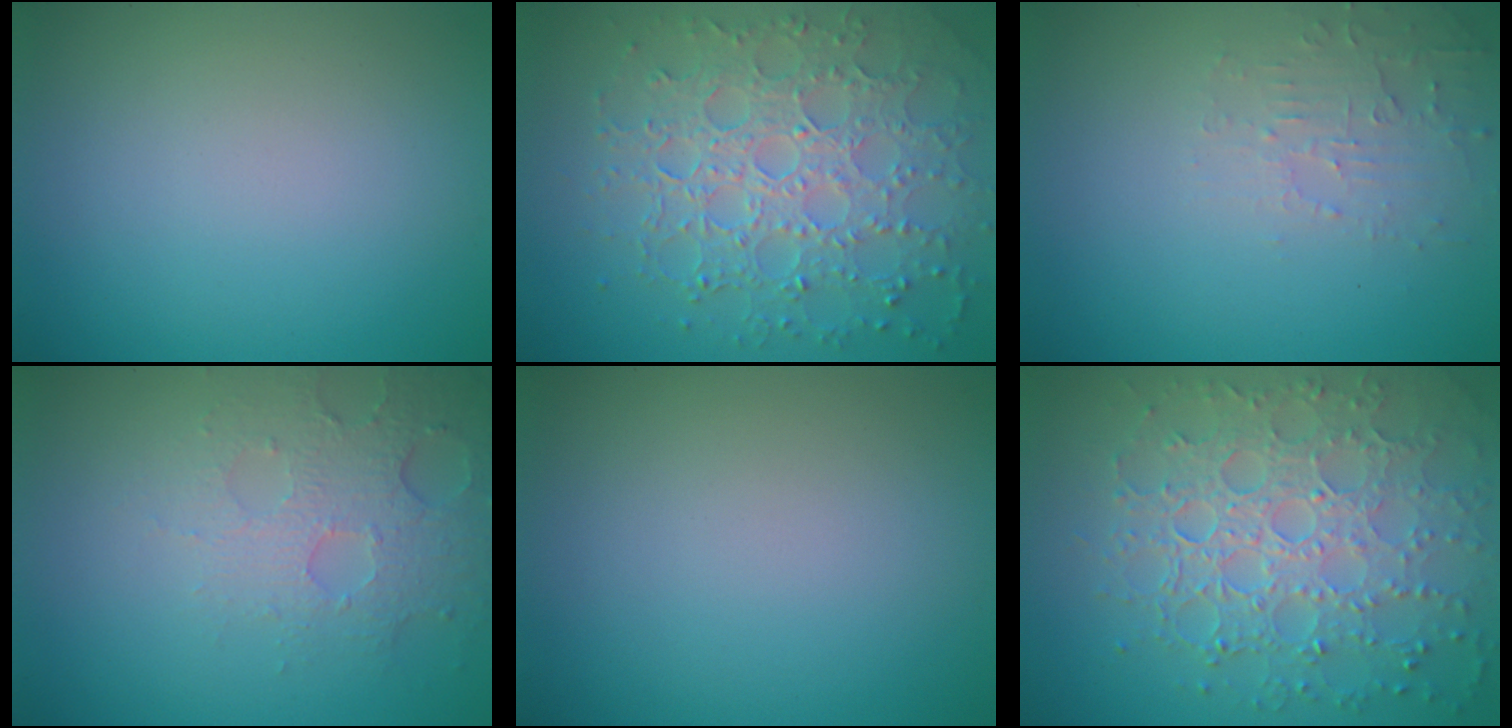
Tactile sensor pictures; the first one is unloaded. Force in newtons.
{"total": 8.0, "press": 5.7, "slide": 5.6}
{"total": 2.4, "press": 2.3, "slide": 0.6}
{"total": 4.9, "press": 3.3, "slide": 3.6}
{"total": 0.0}
{"total": 8.0, "press": 5.6, "slide": 5.6}